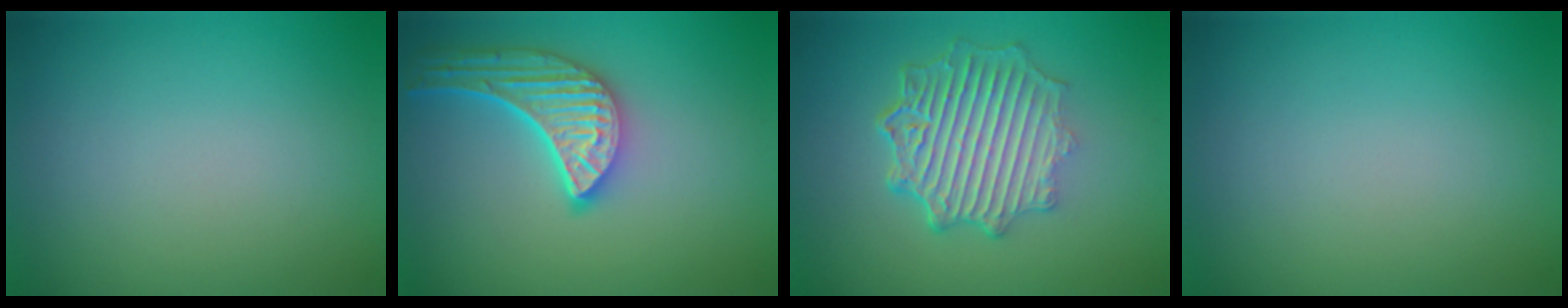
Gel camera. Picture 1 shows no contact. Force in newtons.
{"total": 5.5, "press": 4.4, "slide": 3.4}
{"total": 6.9, "press": 5.2, "slide": 4.6}
{"total": 0.0}